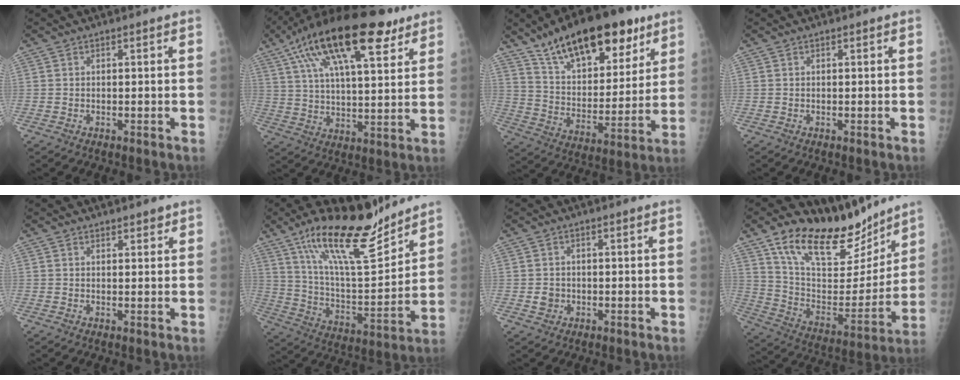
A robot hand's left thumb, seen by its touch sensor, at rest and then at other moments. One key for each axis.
{"total": 22.6, "fx": 12.4, "fy": 8.1, "fz": 17.0, "tx": -0.280, "ty": -0.014, "tz": 0.209}
{"total": 23.3, "fx": 14.9, "fy": 10.3, "fz": 14.5, "tx": -0.191, "ty": -0.047, "tz": 0.248}
{"total": 0.0}
{"total": 1.7, "fx": 1.4, "fy": 0.8, "fz": 0.6, "tx": 0.005, "ty": -0.009, "tz": 0.017}
{"total": 20.3, "fx": 15.1, "fy": 5.2, "fz": 12.5, "tx": -0.178, "ty": -0.085, "tz": 0.266}
{"total": 2.1, "fx": -0.3, "fy": 1.9, "fz": 0.7, "tx": -0.001, "ty": 0.004, "tz": -0.001}
{"total": 22.0, "fx": 16.8, "fy": 9.2, "fz": 10.8, "tx": -0.128, "ty": -0.087, "tz": 0.289}